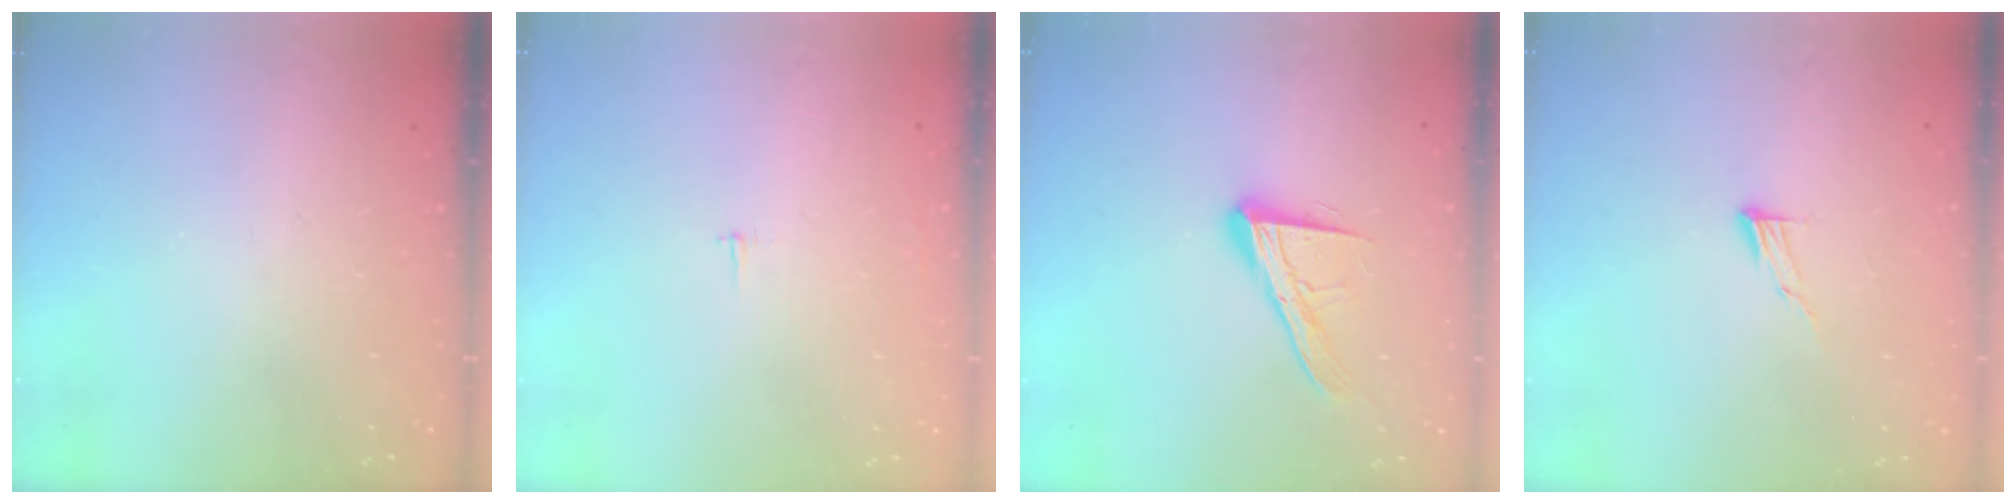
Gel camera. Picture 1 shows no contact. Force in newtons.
{"total": 1.8, "press": 1.8, "slide": 0.1}
{"total": 14.2, "press": 14.1, "slide": 1.1}
{"total": 6.1, "press": 6.1, "slide": 0.5}